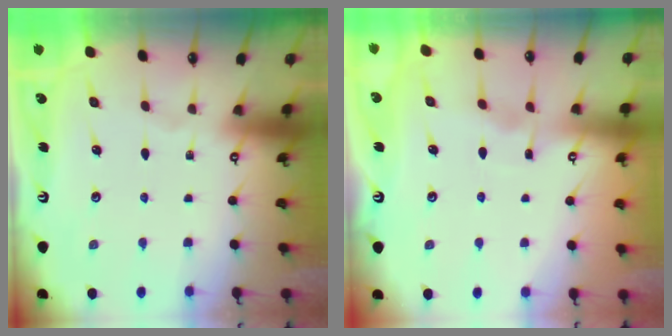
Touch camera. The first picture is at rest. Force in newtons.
{"total": 3.4, "press": 3.4, "slide": 0.4}